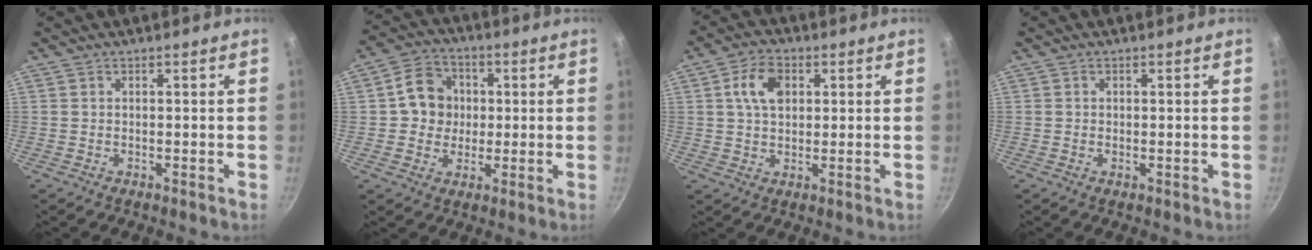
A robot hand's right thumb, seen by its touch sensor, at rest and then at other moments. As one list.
[{"total": 9.0, "force": [0.9, 8.2, 3.6], "torque": [-0.025, 0.013, 0.006]}, {"total": 7.3, "force": [1.8, 4.9, 5.1], "torque": [-0.076, 0.008, 0.027]}, {"total": 0.0}]